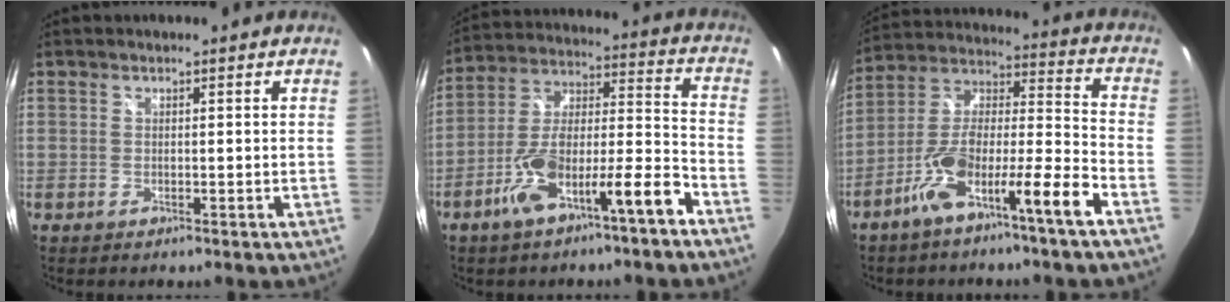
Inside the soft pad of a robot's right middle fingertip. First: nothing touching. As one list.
[{"total": 14.8, "force": [-9.0, 2.7, 11.4], "torque": [-0.200, 0.007, -0.152]}, {"total": 14.0, "force": [-8.5, 0.8, 11.1], "torque": [-0.197, 0.005, -0.152]}]